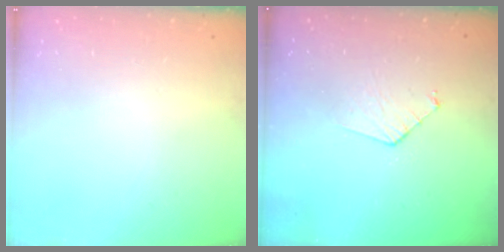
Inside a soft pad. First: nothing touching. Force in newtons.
{"total": 4.4, "press": 4.3, "slide": 0.4}